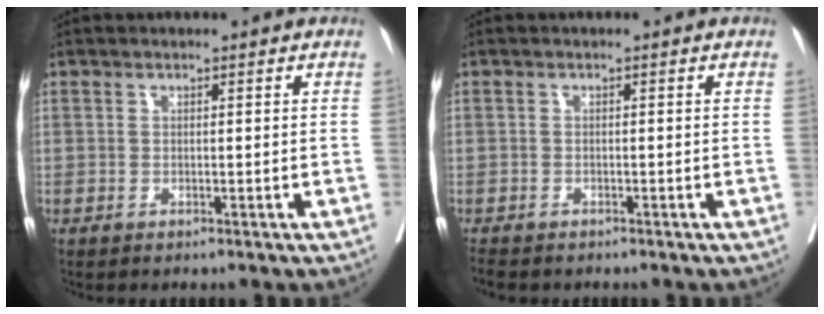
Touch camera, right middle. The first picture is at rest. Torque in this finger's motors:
{"motor_torque": [0.56, -0.65, 0.06, 0.05]}